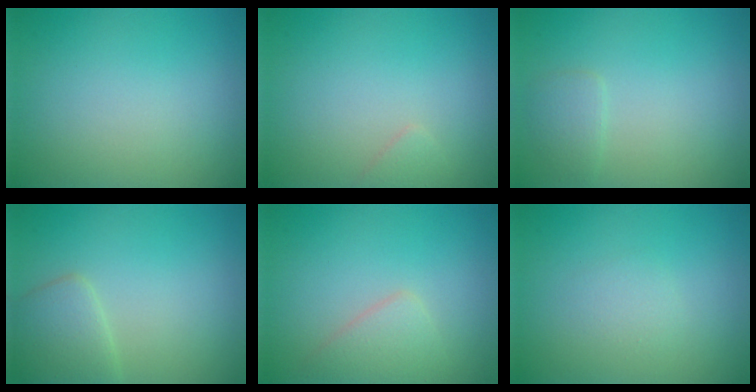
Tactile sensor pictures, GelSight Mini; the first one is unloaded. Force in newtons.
{"total": 0.9, "press": 0.9, "slide": 0.1}
{"total": 1.3, "press": 1.3, "slide": 0.1}
{"total": 2.6, "press": 2.6, "slide": 0.1}
{"total": 2.2, "press": 2.1, "slide": 0.2}
{"total": 1.0, "press": 1.0, "slide": 0.0}